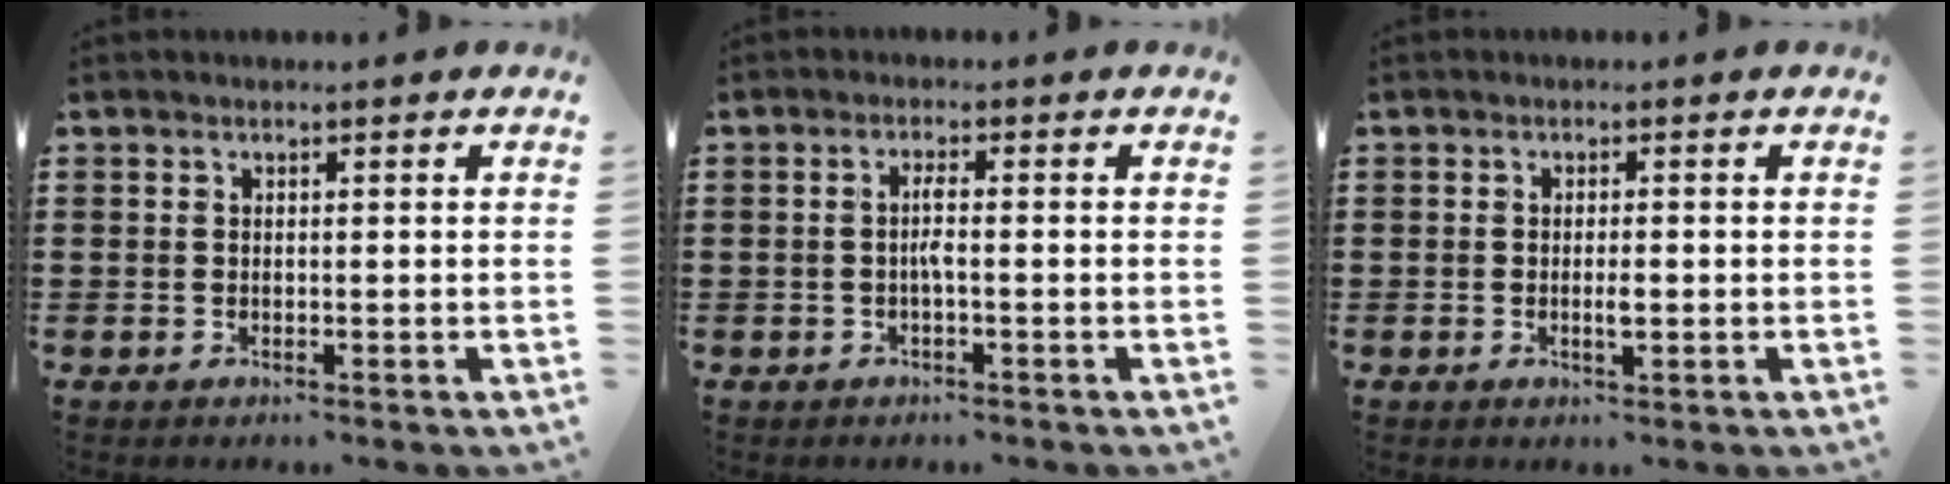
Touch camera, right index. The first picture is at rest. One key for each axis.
{"total": 2.2, "fx": -0.5, "fy": 0.1, "fz": 2.1, "tx": -0.048, "ty": -0.003, "tz": -0.013}
{"total": 1.9, "fx": -0.4, "fy": 0.4, "fz": 1.8, "tx": -0.033, "ty": 0.001, "tz": -0.007}